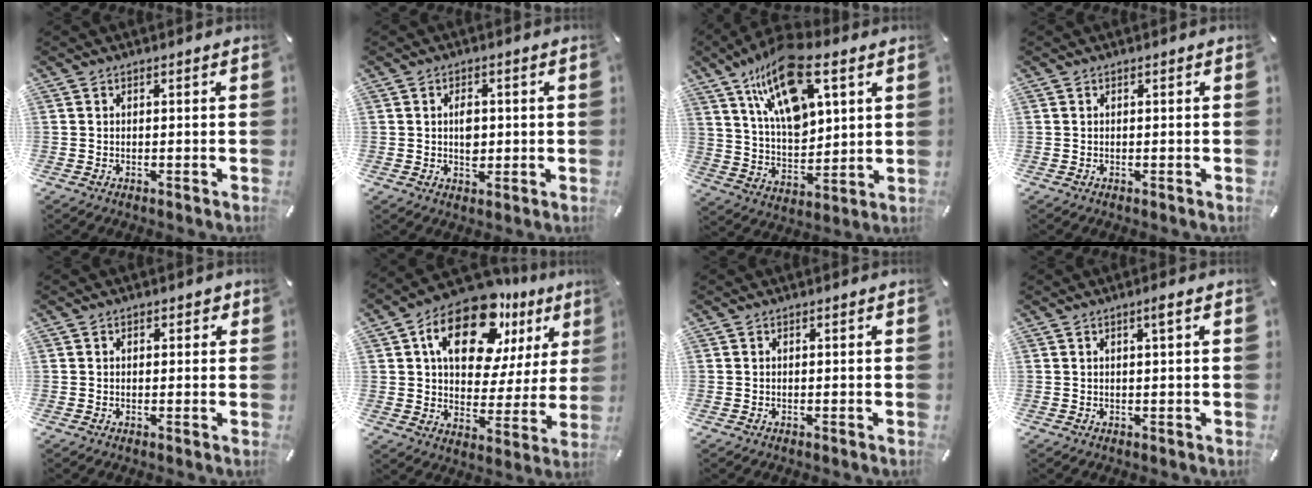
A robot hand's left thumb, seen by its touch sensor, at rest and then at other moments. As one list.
[{"total": 4.1, "force": [0.1, 2.8, 3.0], "torque": [-0.043, -0.001, -0.001]}, {"total": 17.1, "force": [9.6, 8.4, 11.4], "torque": [-0.220, -0.034, 0.166]}, {"total": 0.0}, {"total": 1.7, "force": [0.4, 1.2, 1.1], "torque": [-0.006, 0.002, 0.001]}, {"total": 19.0, "force": [10.8, 10.7, 11.4], "torque": [-0.179, -0.055, 0.186]}, {"total": 0.0}, {"total": 2.1, "force": [0.7, 0.1, 2.0], "torque": [-0.039, 0.001, 0.011]}]